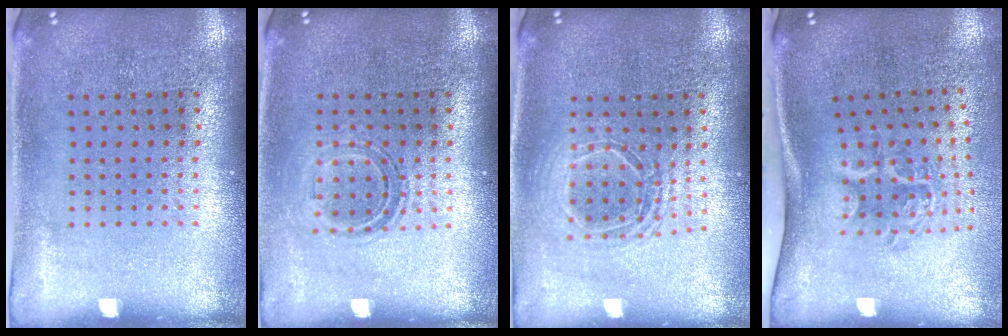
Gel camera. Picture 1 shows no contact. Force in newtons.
{"total": 1.1, "press": 0.9, "slide": 0.7}
{"total": 1.8, "press": 1.5, "slide": 1.0}
{"total": 2.0, "press": 1.3, "slide": 1.6}